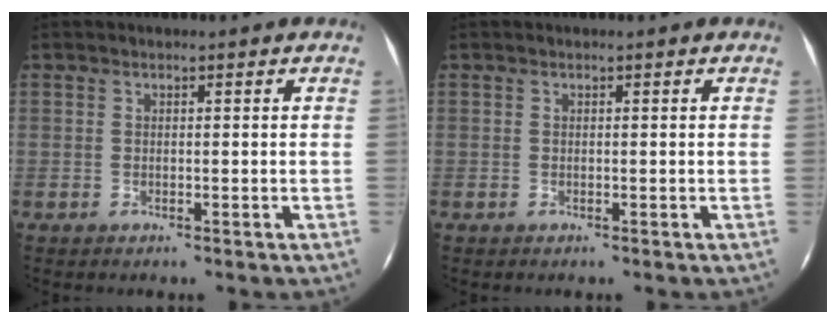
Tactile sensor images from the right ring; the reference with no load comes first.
{"total": 0.0}